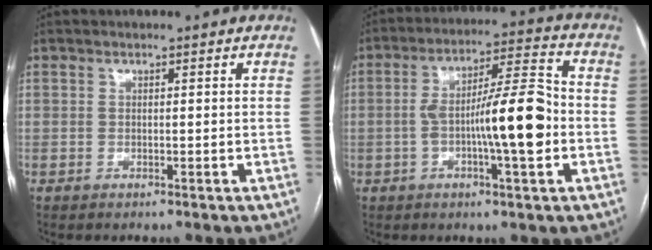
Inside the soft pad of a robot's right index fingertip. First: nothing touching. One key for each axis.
{"total": 12.7, "fx": -2.2, "fy": 1.6, "fz": 12.4, "tx": -0.208, "ty": 0.016, "tz": -0.038}